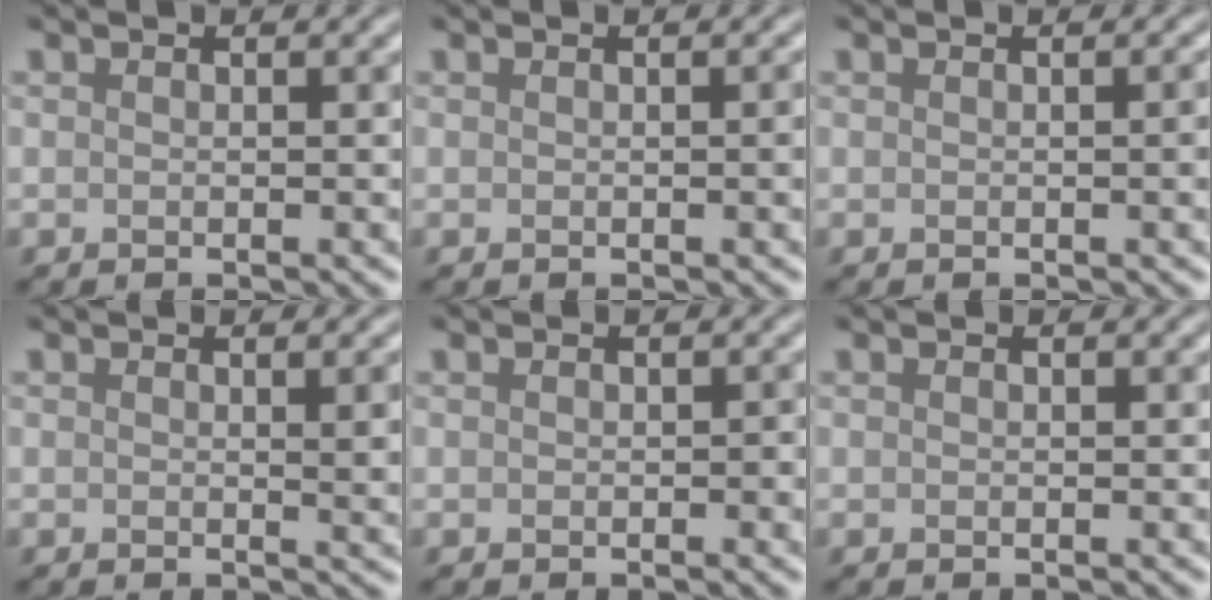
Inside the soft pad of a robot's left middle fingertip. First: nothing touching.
{"total": 1.5, "force": [0.0, 0.4, 1.4], "torque": [-0.016, 0.003, -0.002]}
{"total": 1.8, "force": [0.0, 0.5, 1.8], "torque": [-0.017, 0.003, -0.003]}
{"total": 2.4, "force": [0.4, 0.6, 2.3], "torque": [-0.025, 0.000, 0.004]}
{"total": 0.8, "force": [-0.1, 0.4, 0.7], "torque": [-0.009, -0.002, 0.000]}
{"total": 0.0}